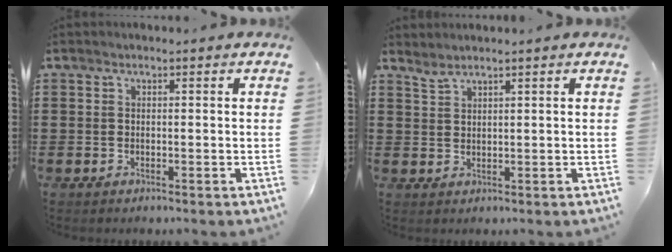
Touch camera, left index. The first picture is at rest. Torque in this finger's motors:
{"motor_torque": [0.22, -0.22, 0.00, 0.00]}